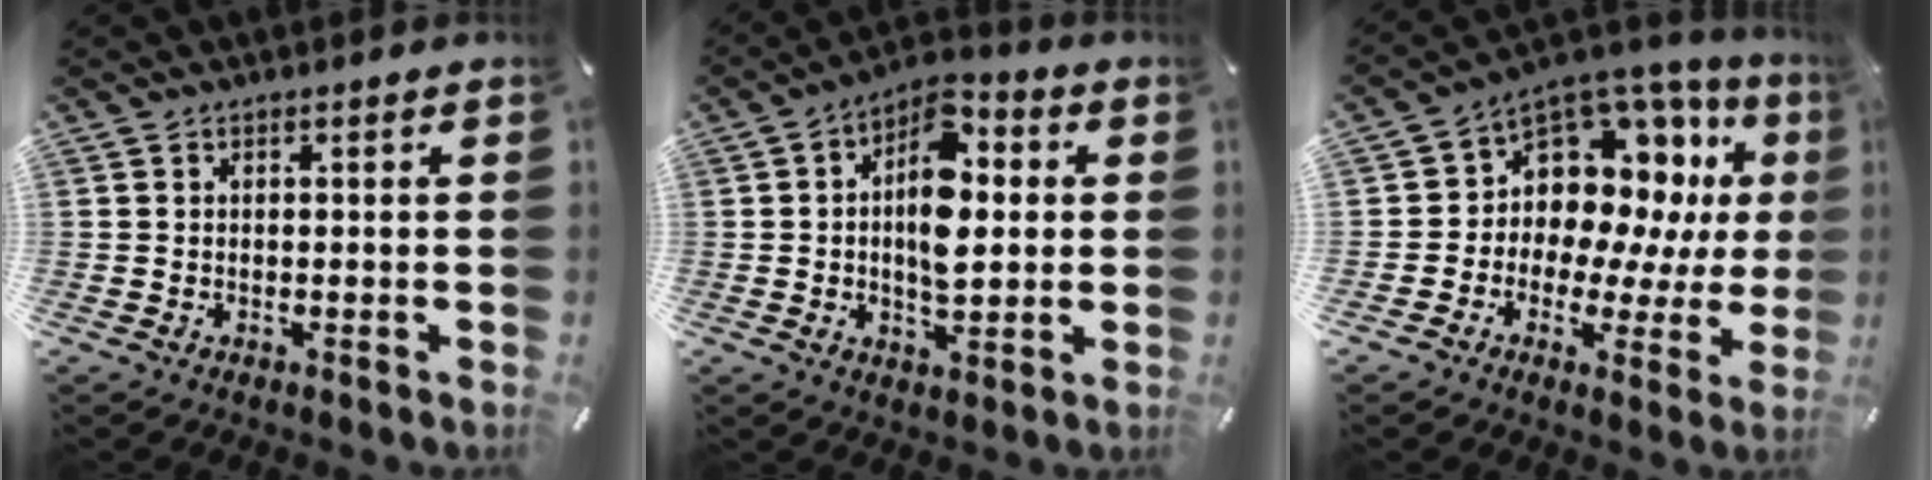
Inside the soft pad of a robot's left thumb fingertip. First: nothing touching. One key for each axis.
{"total": 12.5, "fx": 1.4, "fy": 7.4, "fz": 9.9, "tx": -0.162, "ty": -0.013, "tz": 0.022}
{"total": 10.4, "fx": 5.0, "fy": 8.2, "fz": 4.2, "tx": -0.068, "ty": -0.069, "tz": 0.095}